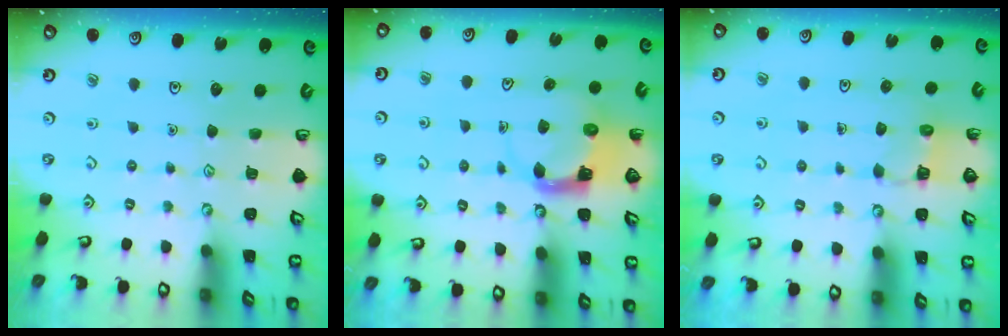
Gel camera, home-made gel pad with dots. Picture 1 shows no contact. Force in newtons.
{"total": 3.8, "press": 3.8, "slide": 0.7}
{"total": 3.1, "press": 3.1, "slide": 0.2}